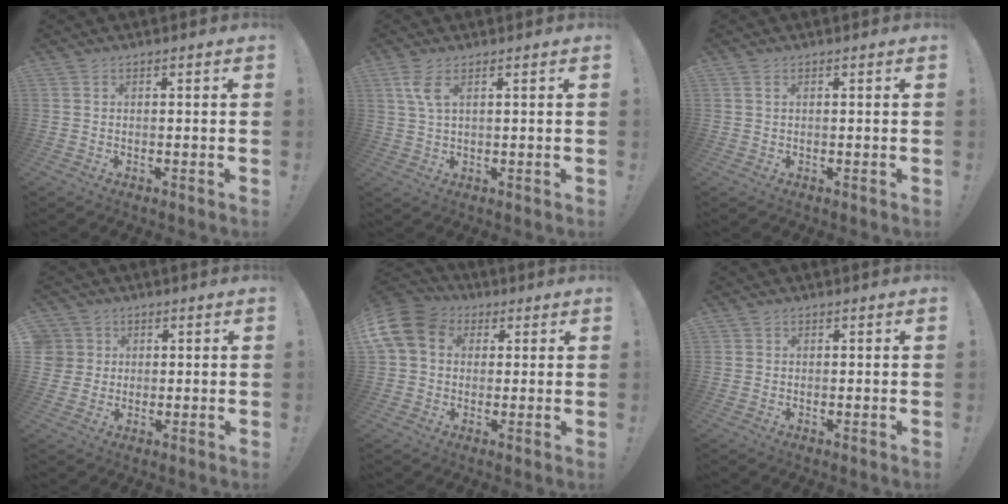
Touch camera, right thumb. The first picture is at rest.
{"total": 4.9, "force": [2.2, 1.6, 4.0], "torque": [-0.082, 0.002, 0.040]}
{"total": 0.9, "force": [0.5, 0.4, 0.7], "torque": [-0.022, 0.005, 0.011]}
{"total": 5.2, "force": [1.5, 4.9, 0.8], "torque": [-0.021, 0.002, 0.033]}
{"total": 12.3, "force": [3.2, 9.8, 6.7], "torque": [-0.130, -0.006, 0.066]}
{"total": 1.0, "force": [0.6, 0.7, 0.0], "torque": [0.000, -0.001, 0.013]}